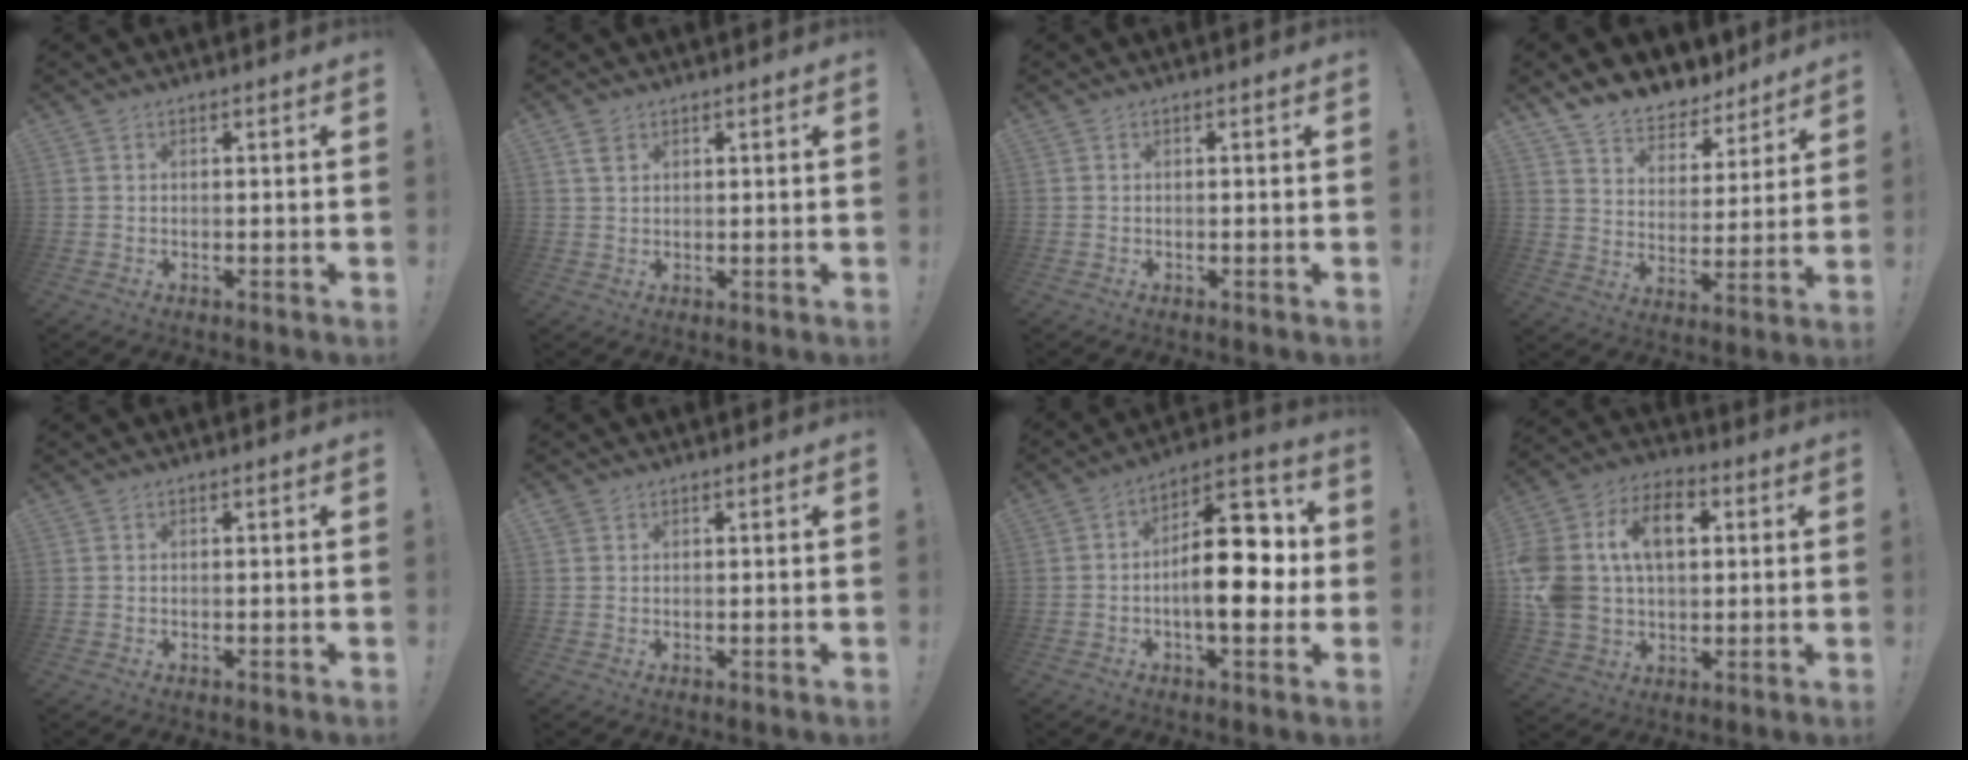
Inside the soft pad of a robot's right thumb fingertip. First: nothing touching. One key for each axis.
{"total": 2.8, "fx": 1.7, "fy": 1.7, "fz": 1.5, "tx": -0.014, "ty": -0.005, "tz": 0.029}
{"total": 0.0}
{"total": 8.8, "fx": 7.8, "fy": 4.0, "fz": 1.3, "tx": -0.026, "ty": -0.073, "tz": 0.148}
{"total": 0.0}
{"total": 1.3, "fx": 0.9, "fy": 0.9, "fz": 0.2, "tx": 0.000, "ty": -0.001, "tz": 0.015}
{"total": 18.4, "fx": -1.3, "fy": 9.1, "fz": 15.9, "tx": -0.220, "ty": 0.011, "tz": -0.022}
{"total": 18.9, "fx": 4.6, "fy": 13.4, "fz": 12.5, "tx": -0.229, "ty": -0.003, "tz": 0.081}